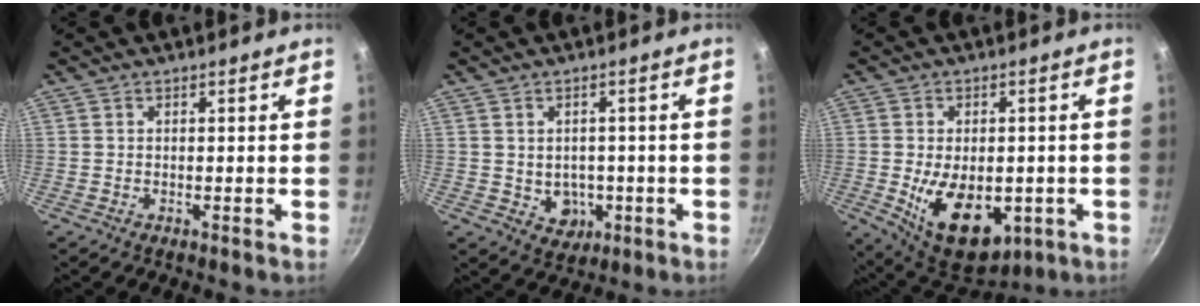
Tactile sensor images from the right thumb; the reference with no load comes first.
{"total": 5.2, "force": [-0.8, 4.3, 2.7], "torque": [-0.018, 0.002, 0.001]}
{"total": 15.3, "force": [-3.4, 9.3, 11.7], "torque": [-0.152, -0.009, -0.031]}